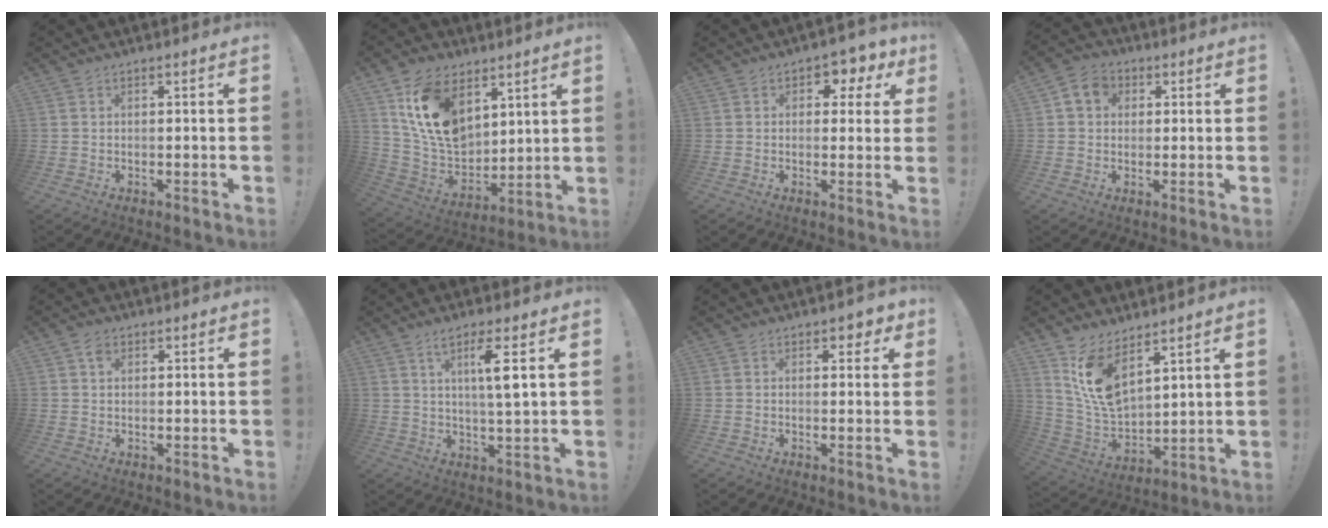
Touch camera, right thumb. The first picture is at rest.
{"total": 17.3, "force": [8.7, 11.4, 9.7], "torque": [-0.178, -0.048, 0.166]}
{"total": 4.8, "force": [1.9, 3.8, 2.3], "torque": [-0.012, -0.020, 0.029]}
{"total": 6.7, "force": [1.9, 5.6, 3.1], "torque": [-0.044, 0.007, 0.037]}
{"total": 2.2, "force": [1.2, 1.5, 1.1], "torque": [-0.006, -0.005, 0.019]}
{"total": 7.2, "force": [2.5, 0.0, 6.8], "torque": [-0.114, -0.007, 0.031]}
{"total": 2.7, "force": [1.4, 1.8, 1.4], "torque": [0.009, -0.011, 0.017]}
{"total": 12.9, "force": [8.7, 6.2, 7.3], "torque": [-0.141, -0.061, 0.169]}